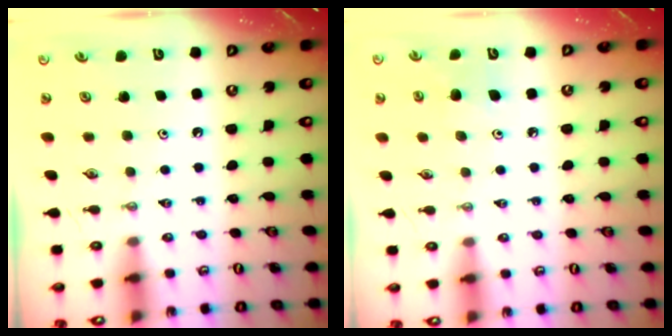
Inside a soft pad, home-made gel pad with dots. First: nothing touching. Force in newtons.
{"total": 6.3, "press": 6.2, "slide": 1.2}